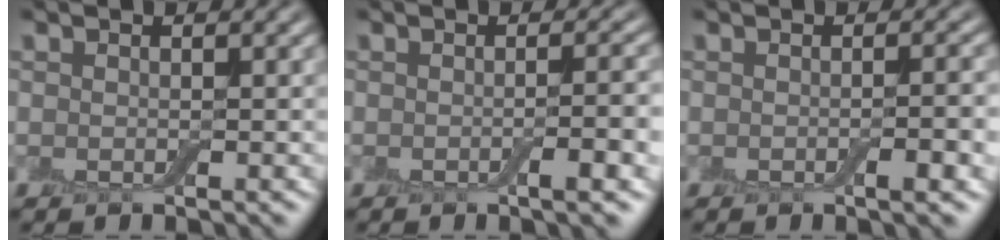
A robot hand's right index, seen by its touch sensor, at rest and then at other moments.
{"total": 3.3, "force": [-0.8, 0.8, 3.1], "torque": [-0.040, 0.003, -0.017]}
{"total": 2.7, "force": [-0.7, 0.6, 2.5], "torque": [-0.032, 0.002, -0.012]}